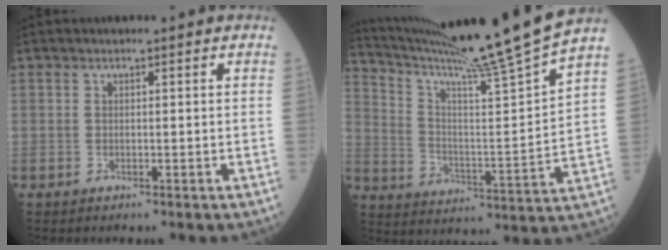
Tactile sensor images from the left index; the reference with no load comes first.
{"total": 20.3, "force": [17.6, -3.8, 9.5], "torque": [-0.168, -0.060, 0.268]}